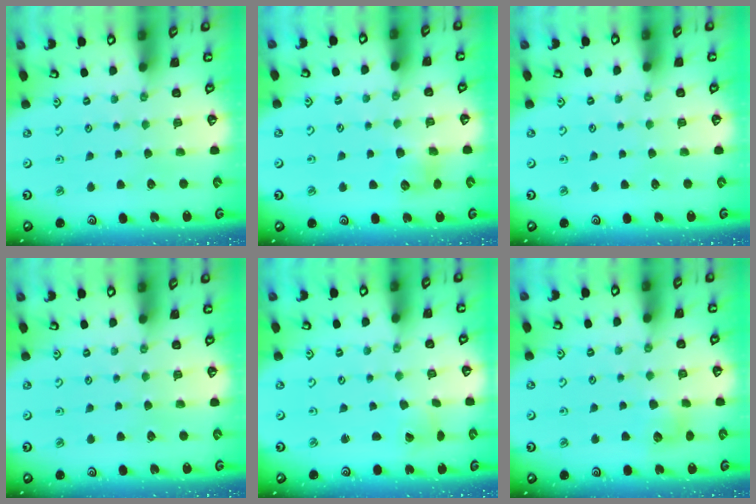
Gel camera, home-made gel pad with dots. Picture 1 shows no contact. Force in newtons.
{"total": 6.1, "press": 6.1, "slide": 0.7}
{"total": 0.0}
{"total": 0.0}
{"total": 2.3, "press": 2.3, "slide": 0.2}
{"total": 7.2, "press": 7.2, "slide": 0.7}